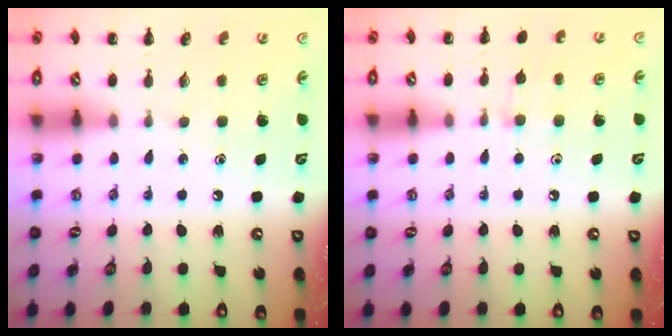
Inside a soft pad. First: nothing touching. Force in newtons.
{"total": 7.8, "press": 7.5, "slide": 2.1}